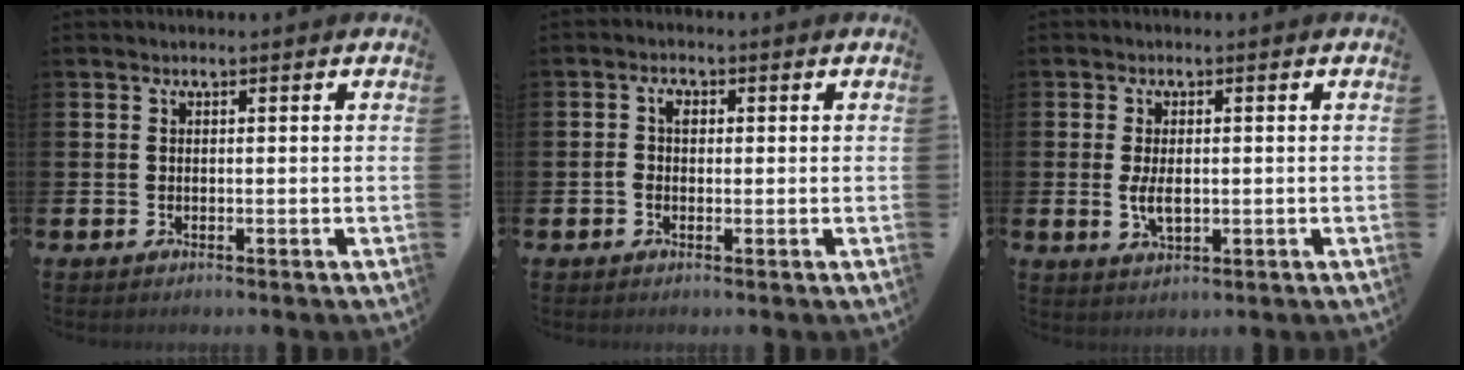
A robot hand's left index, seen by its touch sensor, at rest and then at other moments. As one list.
[{"total": 2.1, "force": [0.0, 1.4, 1.5], "torque": [-0.014, 0.003, -0.006]}, {"total": 3.3, "force": [0.0, 1.7, 2.8], "torque": [-0.042, 0.000, -0.003]}]